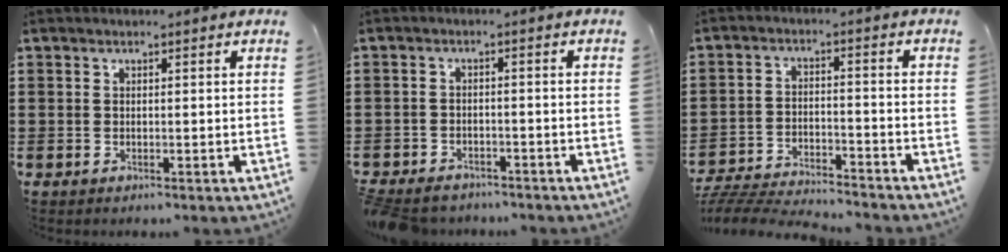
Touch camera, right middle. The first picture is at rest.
{"total": 2.9, "force": [-2.8, 0.7, 0.1], "torque": [-0.016, 0.001, -0.064]}
{"total": 5.8, "force": [-5.7, 0.4, 1.0], "torque": [-0.026, 0.002, -0.117]}